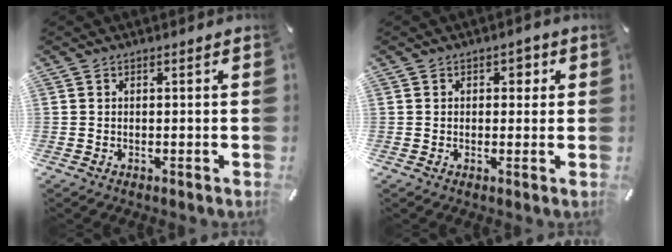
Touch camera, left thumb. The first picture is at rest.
{"total": 2.3, "force": [0.4, 1.9, 1.2], "torque": [-0.002, -0.001, -0.002]}